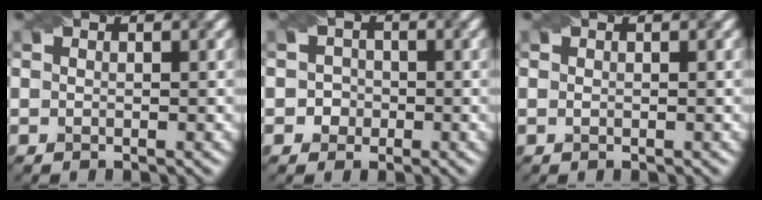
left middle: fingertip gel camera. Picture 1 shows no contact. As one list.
[{"total": 1.7, "force": [-0.3, 1.7, 0.2], "torque": [0.018, 0.002, -0.009]}, {"total": 0.0}]